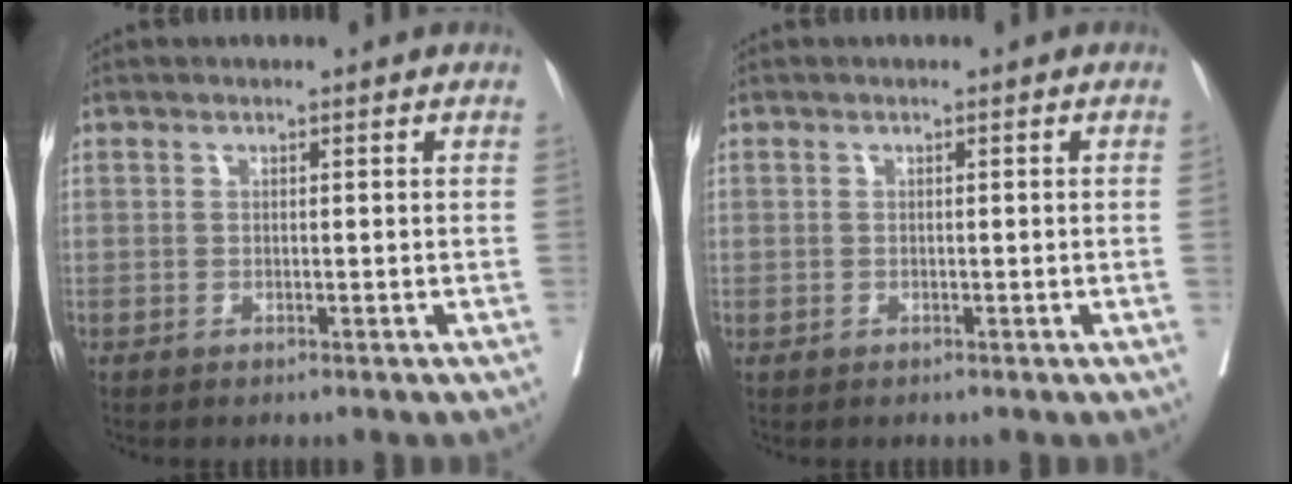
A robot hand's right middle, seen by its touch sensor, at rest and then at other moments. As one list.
[{"total": 0.0}]